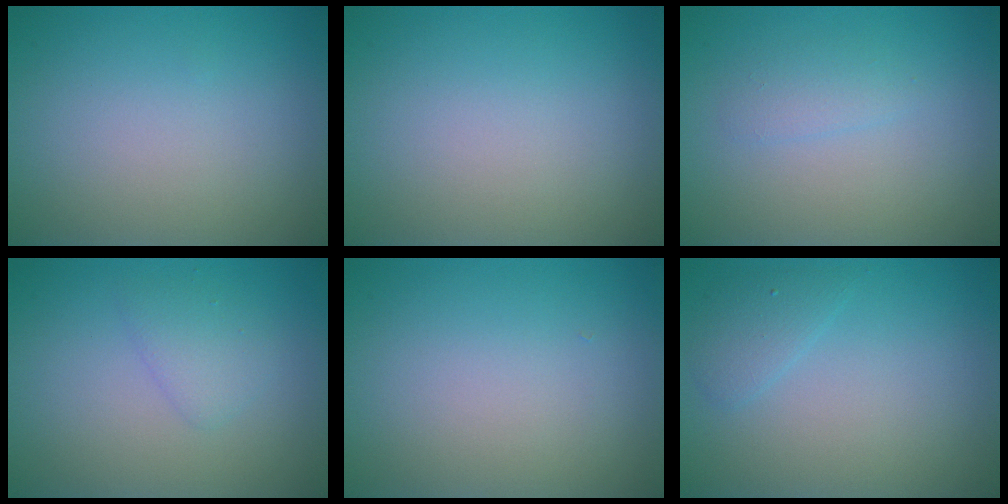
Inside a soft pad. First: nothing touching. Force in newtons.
{"total": 0.0}
{"total": 1.2, "press": 1.2, "slide": 0.1}
{"total": 1.7, "press": 1.7, "slide": 0.1}
{"total": 0.0}
{"total": 1.5, "press": 1.5, "slide": 0.1}